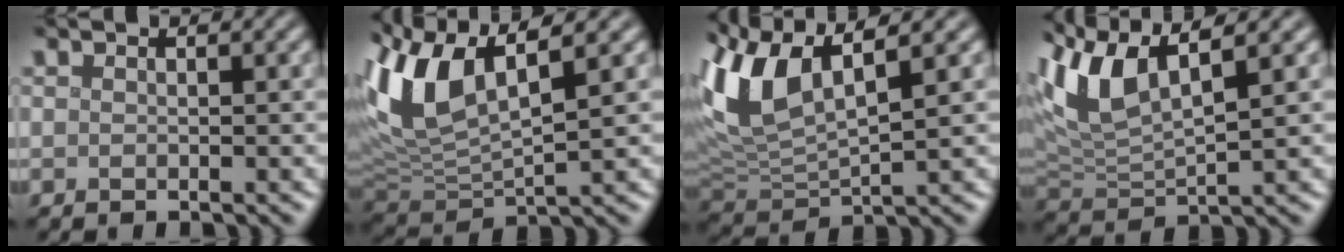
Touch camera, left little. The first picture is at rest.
{"total": 9.0, "force": [3.8, 3.6, 7.4], "torque": [-0.169, 0.015, 0.068]}
{"total": 8.2, "force": [3.9, 3.1, 6.6], "torque": [-0.153, 0.016, 0.071]}
{"total": 6.7, "force": [3.7, 2.1, 5.2], "torque": [-0.119, 0.010, 0.070]}